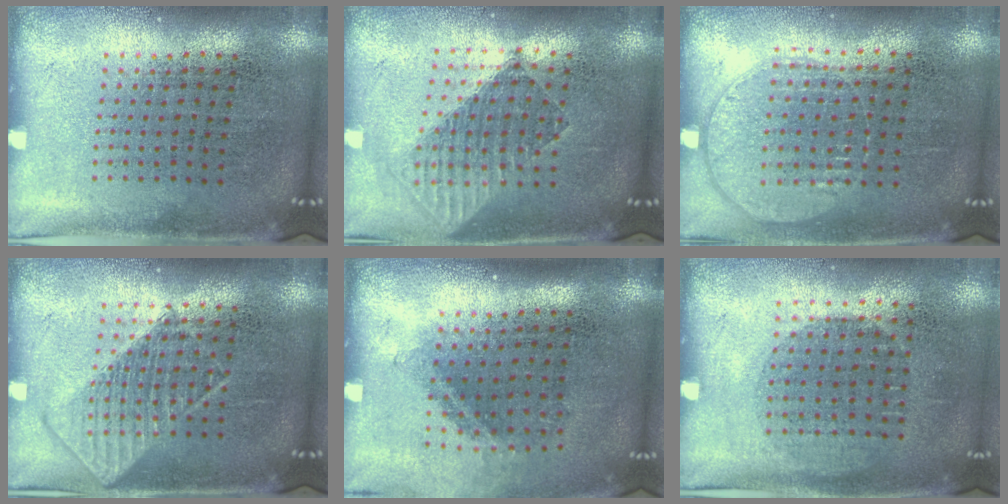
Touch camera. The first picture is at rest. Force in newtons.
{"total": 1.6, "press": 1.4, "slide": 0.7}
{"total": 1.0, "press": 0.9, "slide": 0.4}
{"total": 2.4, "press": 2.3, "slide": 0.4}
{"total": 1.5, "press": 1.0, "slide": 1.0}
{"total": 1.0, "press": 0.8, "slide": 0.5}